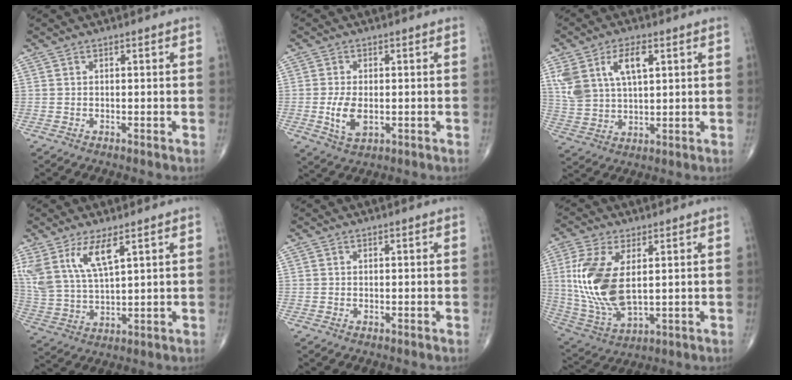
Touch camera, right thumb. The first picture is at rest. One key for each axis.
{"total": 5.6, "fx": -0.8, "fy": 3.0, "fz": 4.7, "tx": -0.094, "ty": -0.009, "tz": -0.010}
{"total": 11.2, "fx": 4.4, "fy": 5.8, "fz": 8.5, "tx": -0.165, "ty": -0.002, "tz": 0.091}
{"total": 11.0, "fx": 5.9, "fy": 3.7, "fz": 8.5, "tx": -0.184, "ty": -0.021, "tz": 0.126}
{"total": 0.0}
{"total": 15.7, "fx": 2.2, "fy": 7.8, "fz": 13.4, "tx": -0.288, "ty": -0.014, "tz": 0.057}